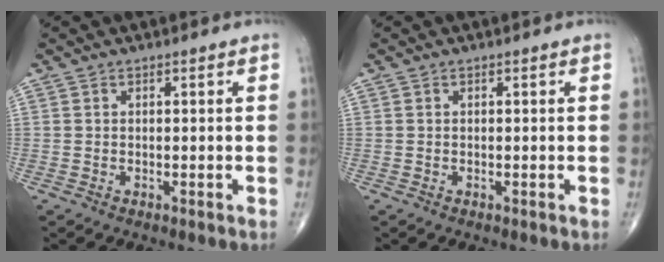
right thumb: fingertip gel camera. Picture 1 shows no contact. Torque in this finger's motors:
{"motor_torque": [-0.01, -0.03, -0.06, -0.13, 0.03]}